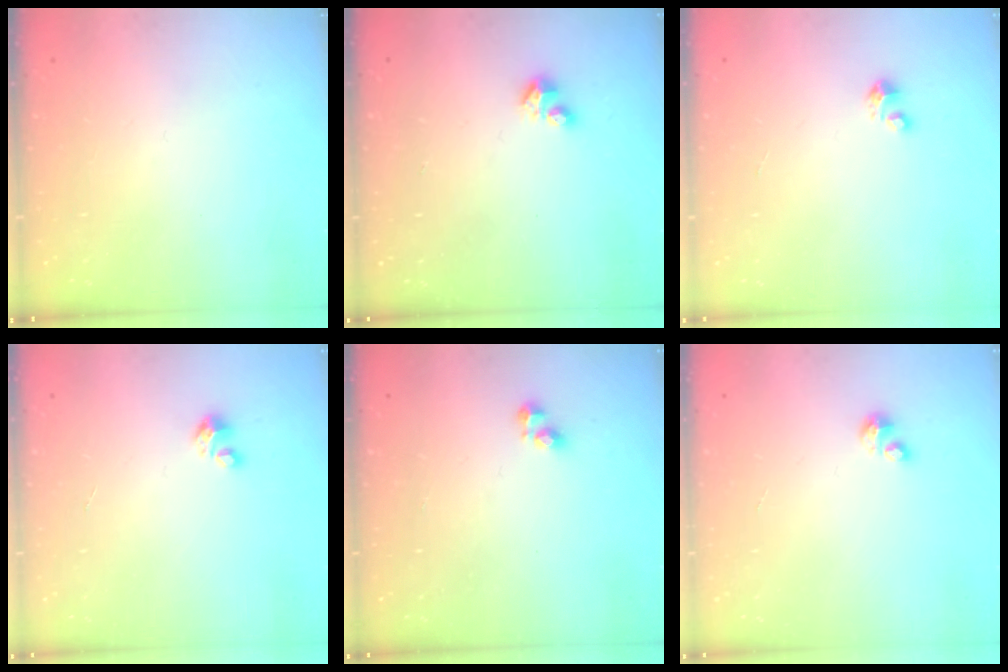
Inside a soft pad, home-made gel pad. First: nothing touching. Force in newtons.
{"total": 3.5, "press": 3.5, "slide": 0.4}
{"total": 2.1, "press": 2.1, "slide": 0.1}
{"total": 1.8, "press": 1.8, "slide": 0.1}
{"total": 2.8, "press": 2.8, "slide": 0.3}
{"total": 1.7, "press": 1.7, "slide": 0.4}